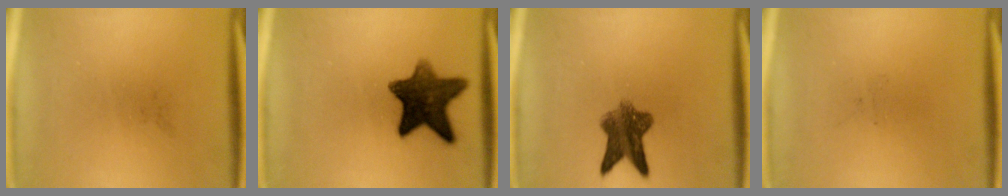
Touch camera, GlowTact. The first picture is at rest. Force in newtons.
{"total": 11.1}
{"total": 7.1}
{"total": 0.0}